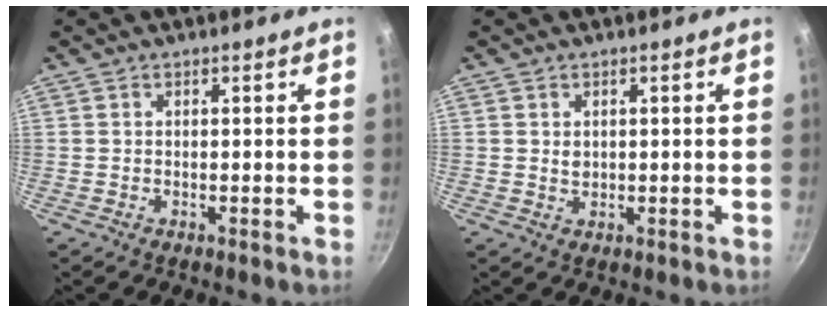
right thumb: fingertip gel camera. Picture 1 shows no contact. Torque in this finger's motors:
{"motor_torque": [-0.37, 0.16, 0.07, 0.21, 0.06]}